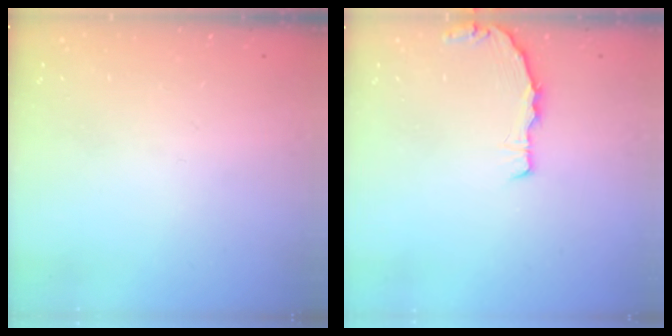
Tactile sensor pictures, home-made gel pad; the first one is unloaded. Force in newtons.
{"total": 3.8, "press": 3.7, "slide": 0.3}